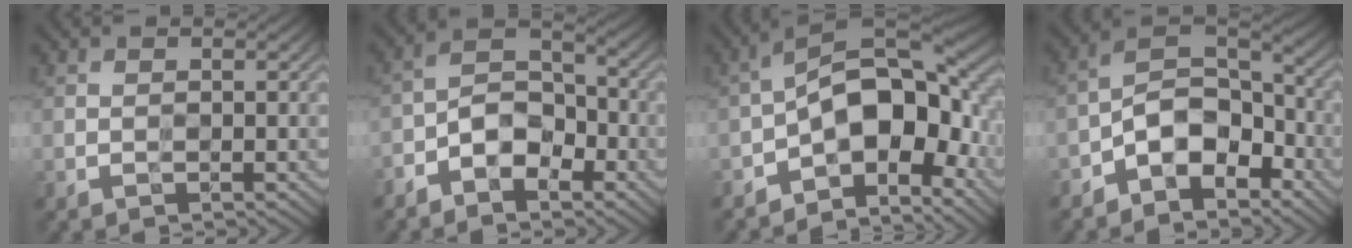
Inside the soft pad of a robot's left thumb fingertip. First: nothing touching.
{"total": 6.0, "force": [-3.4, 3.3, 3.6], "torque": [-0.064, 0.013, -0.075]}
{"total": 12.9, "force": [-4.0, 6.5, 10.4], "torque": [-0.150, 0.006, -0.084]}
{"total": 7.6, "force": [-4.5, 4.0, 4.7], "torque": [-0.078, 0.012, -0.100]}